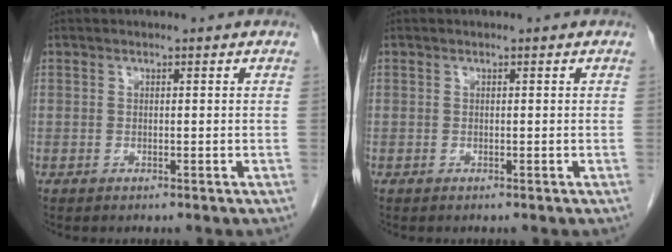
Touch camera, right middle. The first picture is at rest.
{"total": 0.0}